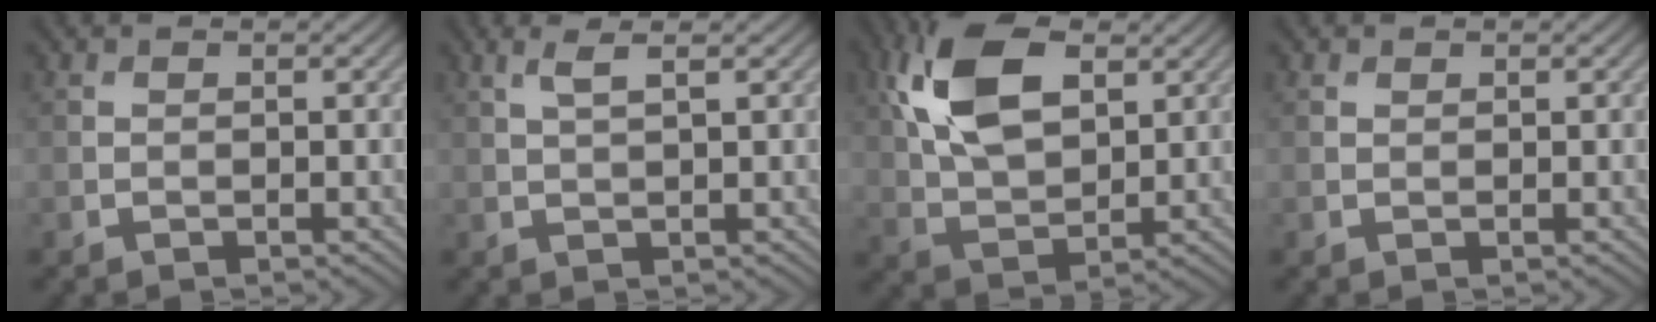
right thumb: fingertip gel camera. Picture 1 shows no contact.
{"total": 2.2, "force": [1.1, 0.2, 1.8], "torque": [-0.044, 0.006, 0.023]}
{"total": 12.3, "force": [4.5, 6.8, 9.2], "torque": [-0.221, 0.018, 0.086]}
{"total": 0.5, "force": [0.5, 0.2, 0.0], "torque": [0.001, 0.001, 0.010]}